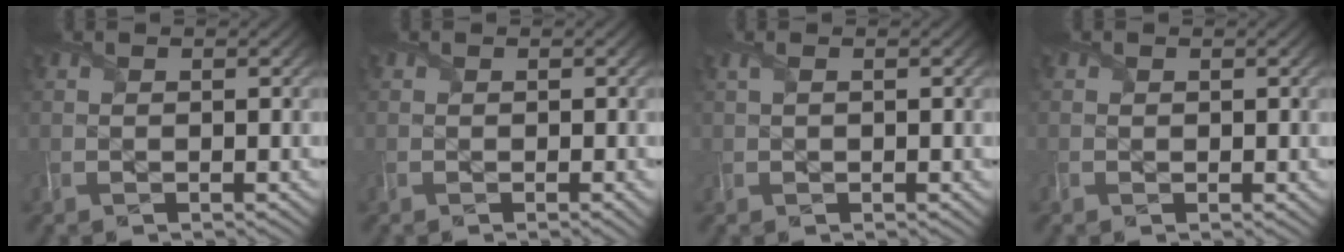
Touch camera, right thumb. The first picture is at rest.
{"total": 0.5, "force": [-0.2, 0.2, 0.5], "torque": [-0.007, -0.003, -0.007]}
{"total": 1.1, "force": [0.3, 0.5, 0.9], "torque": [-0.020, 0.003, 0.007]}
{"total": 0.5, "force": [0.1, 0.5, -0.2], "torque": [0.007, 0.000, 0.001]}